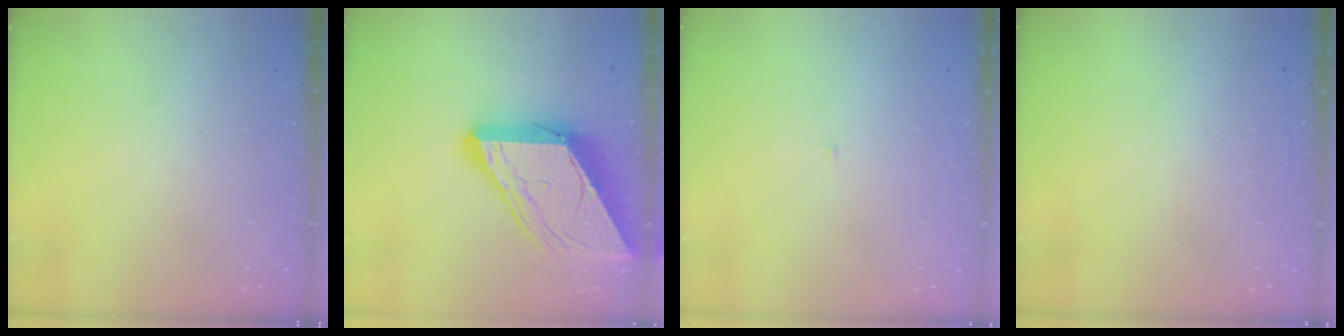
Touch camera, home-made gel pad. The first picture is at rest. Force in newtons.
{"total": 17.5, "press": 17.4, "slide": 1.7}
{"total": 2.1, "press": 2.1, "slide": 0.2}
{"total": 1.8, "press": 1.7, "slide": 0.4}